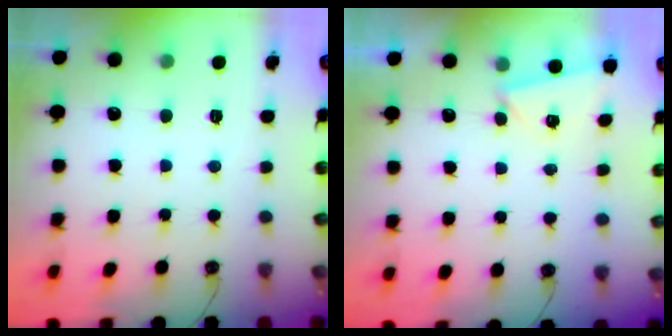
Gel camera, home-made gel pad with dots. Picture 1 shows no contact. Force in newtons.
{"total": 2.5, "press": 2.1, "slide": 1.5}